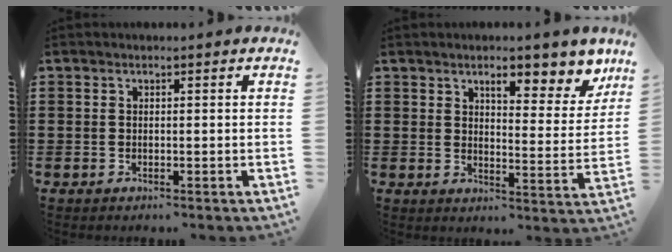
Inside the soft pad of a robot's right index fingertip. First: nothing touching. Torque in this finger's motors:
{"motor_torque": [0.86, 0.62, 0.21, 0.11]}